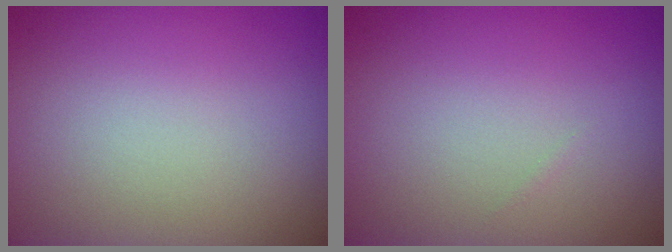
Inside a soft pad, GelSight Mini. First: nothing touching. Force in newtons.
{"total": 0.0}